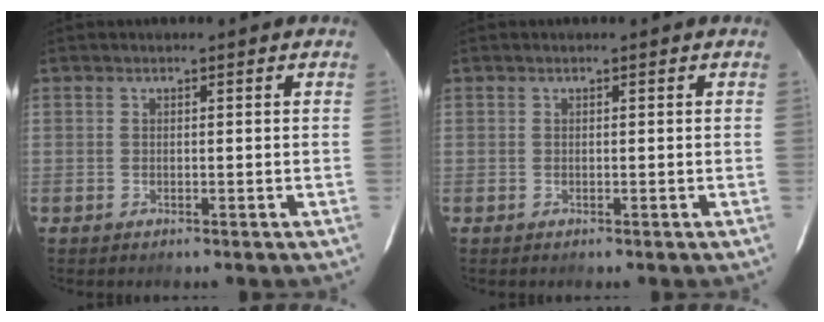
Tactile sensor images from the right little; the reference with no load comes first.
{"total": 0.0}